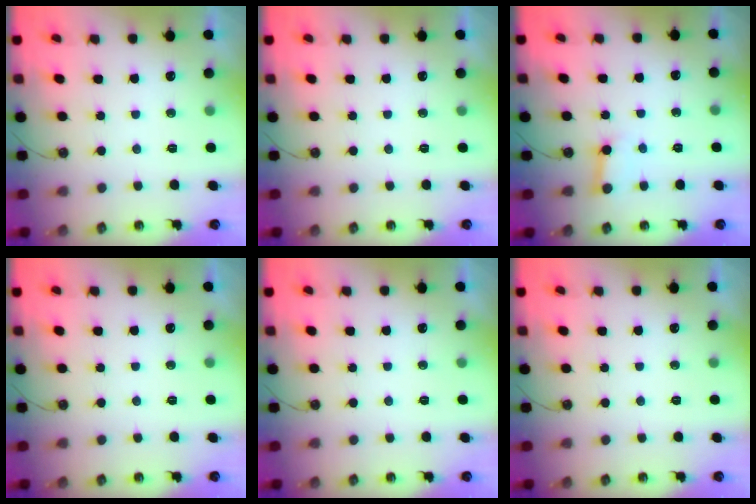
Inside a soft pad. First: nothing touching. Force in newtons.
{"total": 0.0}
{"total": 4.1, "press": 4.1, "slide": 0.4}
{"total": 0.0}
{"total": 0.0}
{"total": 0.0}